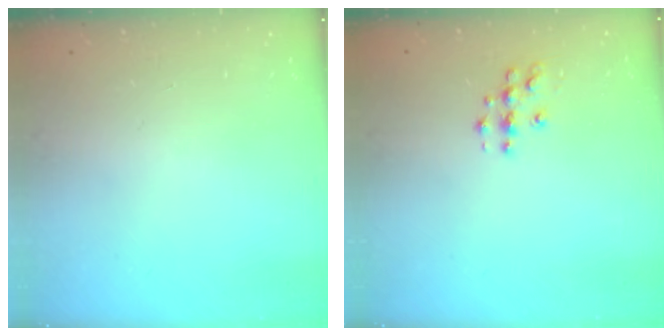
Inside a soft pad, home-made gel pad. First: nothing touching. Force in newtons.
{"total": 5.2, "press": 5.1, "slide": 0.5}